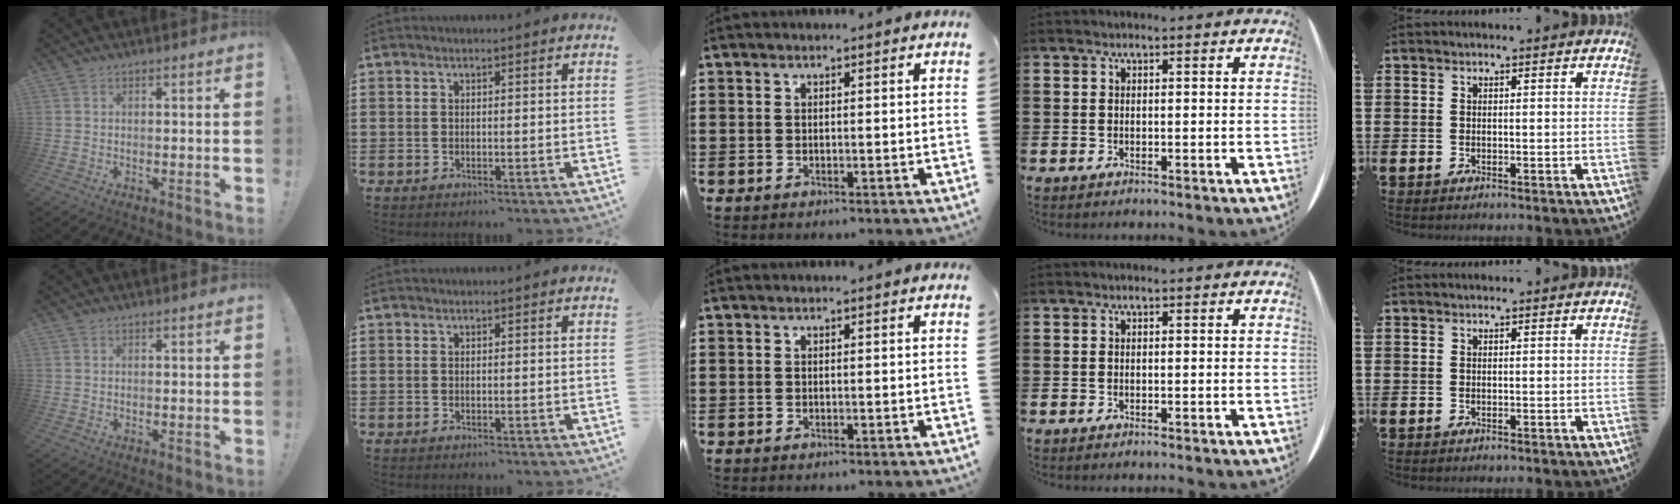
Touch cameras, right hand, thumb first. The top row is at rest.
{}